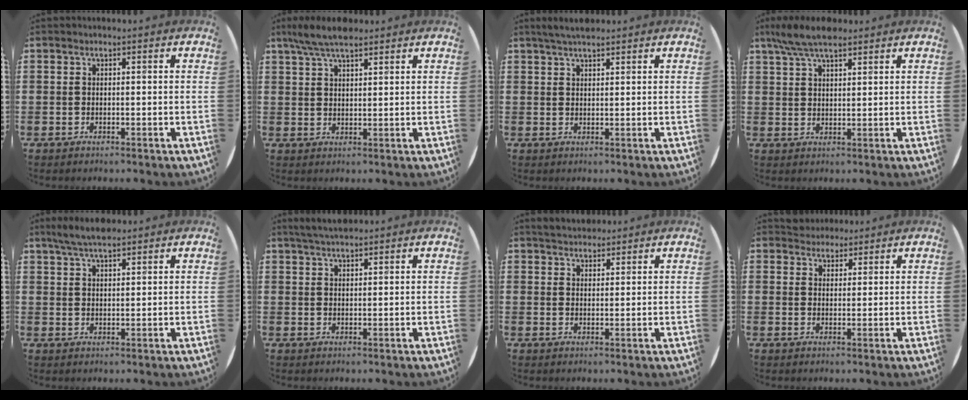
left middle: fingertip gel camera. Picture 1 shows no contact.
{"total": 5.4, "force": [4.3, 1.3, 2.9], "torque": [-0.066, -0.003, 0.079]}
{"total": 2.6, "force": [2.3, 0.4, 1.1], "torque": [-0.026, 0.002, 0.043]}
{"total": 6.0, "force": [4.7, 1.8, 3.4], "torque": [-0.077, -0.002, 0.087]}
{"total": 4.3, "force": [3.7, 0.8, 2.0], "torque": [-0.047, -0.005, 0.068]}
{"total": 2.9, "force": [2.7, 0.4, 1.1], "torque": [-0.027, -0.002, 0.050]}
{"total": 2.8, "force": [2.7, 0.7, 0.0], "torque": [-0.006, -0.002, 0.053]}
{"total": 2.6, "force": [2.5, 0.9, -0.2], "torque": [-0.002, 0.000, 0.049]}